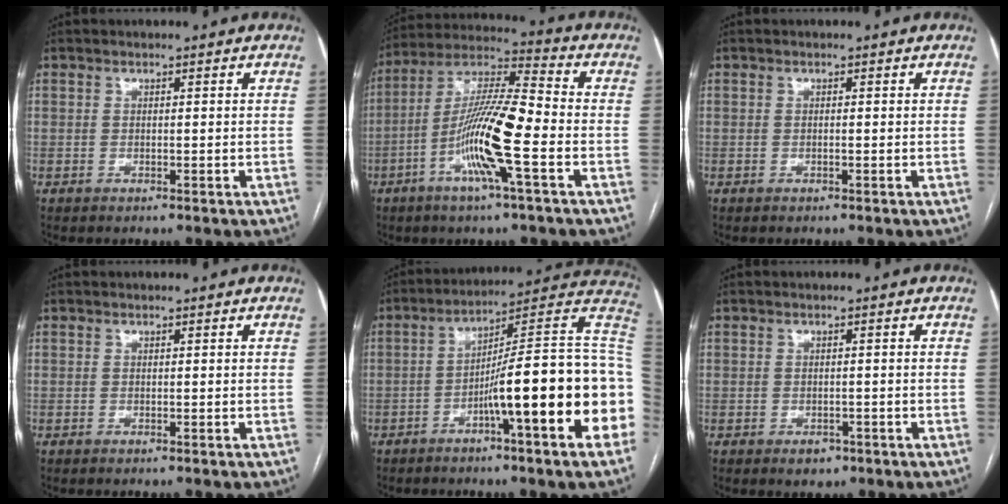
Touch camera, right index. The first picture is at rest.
{"total": 14.3, "force": [-4.6, 0.8, 13.6], "torque": [-0.265, 0.004, -0.090]}
{"total": 0.0}
{"total": 0.0}
{"total": 20.3, "force": [-5.0, 0.7, 19.7], "torque": [-0.199, 0.032, -0.071]}
{"total": 2.2, "force": [-1.3, 1.5, 1.0], "torque": [-0.010, 0.002, -0.011]}